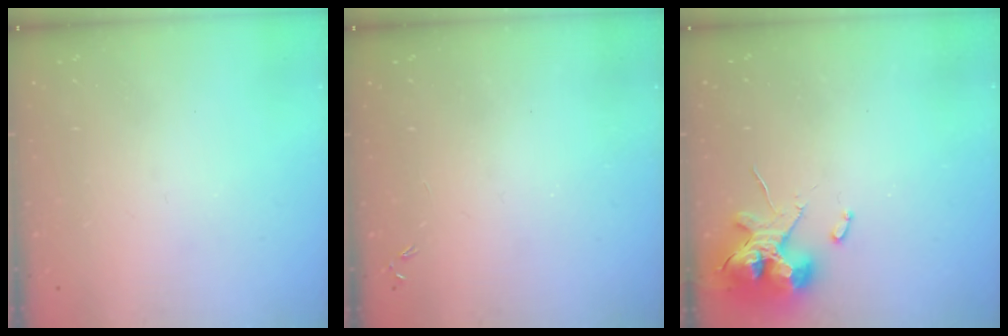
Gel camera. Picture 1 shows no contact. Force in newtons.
{"total": 0.0}
{"total": 11.5, "press": 11.4, "slide": 1.3}